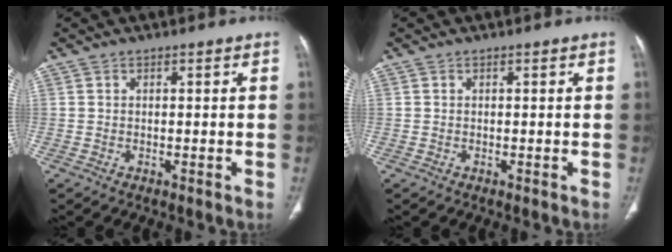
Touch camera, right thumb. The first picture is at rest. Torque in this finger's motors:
{"motor_torque": [2.45, 2.56, -0.12, 0.30, -0.02]}